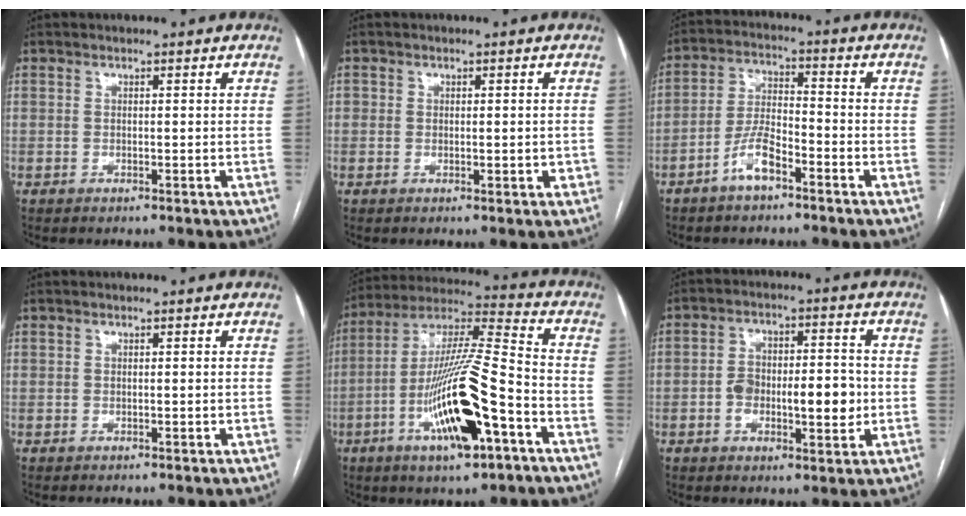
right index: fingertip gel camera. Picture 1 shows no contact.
{"total": 2.3, "force": [-0.3, 1.6, 1.6], "torque": [-0.018, 0.008, -0.001]}
{"total": 6.5, "force": [-4.0, 1.8, 4.7], "torque": [-0.102, 0.010, -0.077]}
{"total": 0.0}
{"total": 18.8, "force": [-7.3, 2.8, 17.1], "torque": [-0.331, -0.008, -0.123]}
{"total": 10.0, "force": [-1.6, 4.1, 8.9], "torque": [-0.146, 0.017, -0.022]}